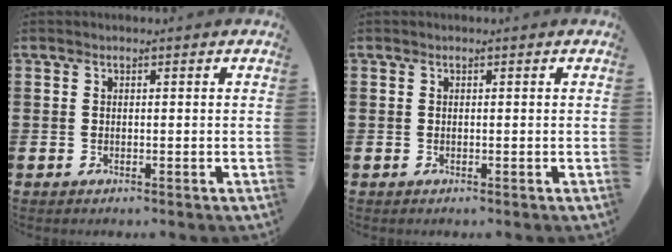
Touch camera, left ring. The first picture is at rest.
{"total": 0.0}